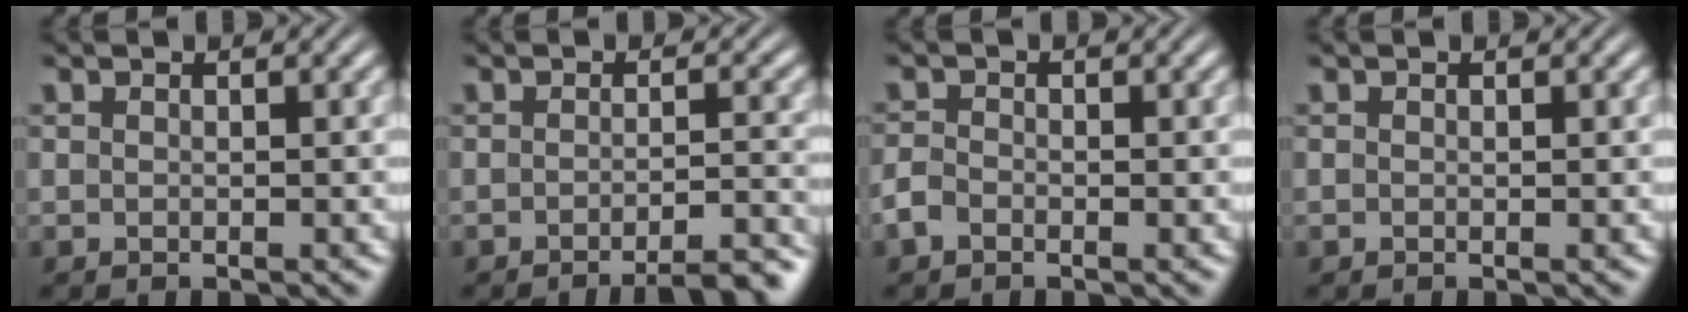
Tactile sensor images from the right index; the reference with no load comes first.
{"total": 4.9, "force": [-4.4, 0.7, 2.1], "torque": [-0.023, -0.006, -0.071]}
{"total": 1.4, "force": [-1.0, 0.8, 0.5], "torque": [-0.018, -0.006, -0.018]}
{"total": 0.0}